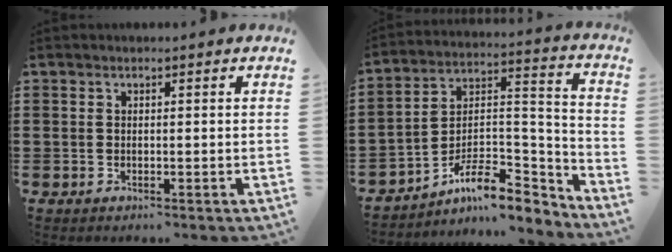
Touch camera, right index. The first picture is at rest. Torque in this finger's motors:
{"motor_torque": [-1.13, 0.81, -1.06, -0.21]}